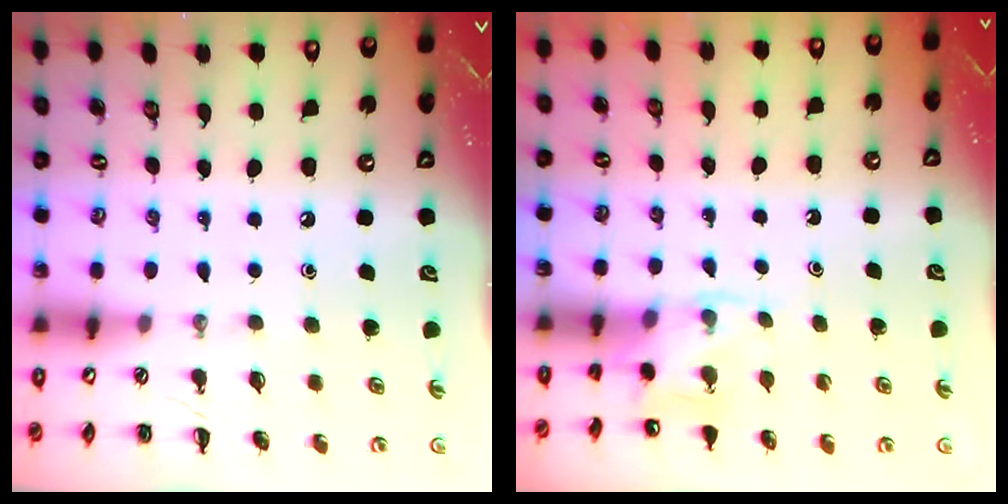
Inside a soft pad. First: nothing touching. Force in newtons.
{"total": 3.6, "press": 3.4, "slide": 1.2}